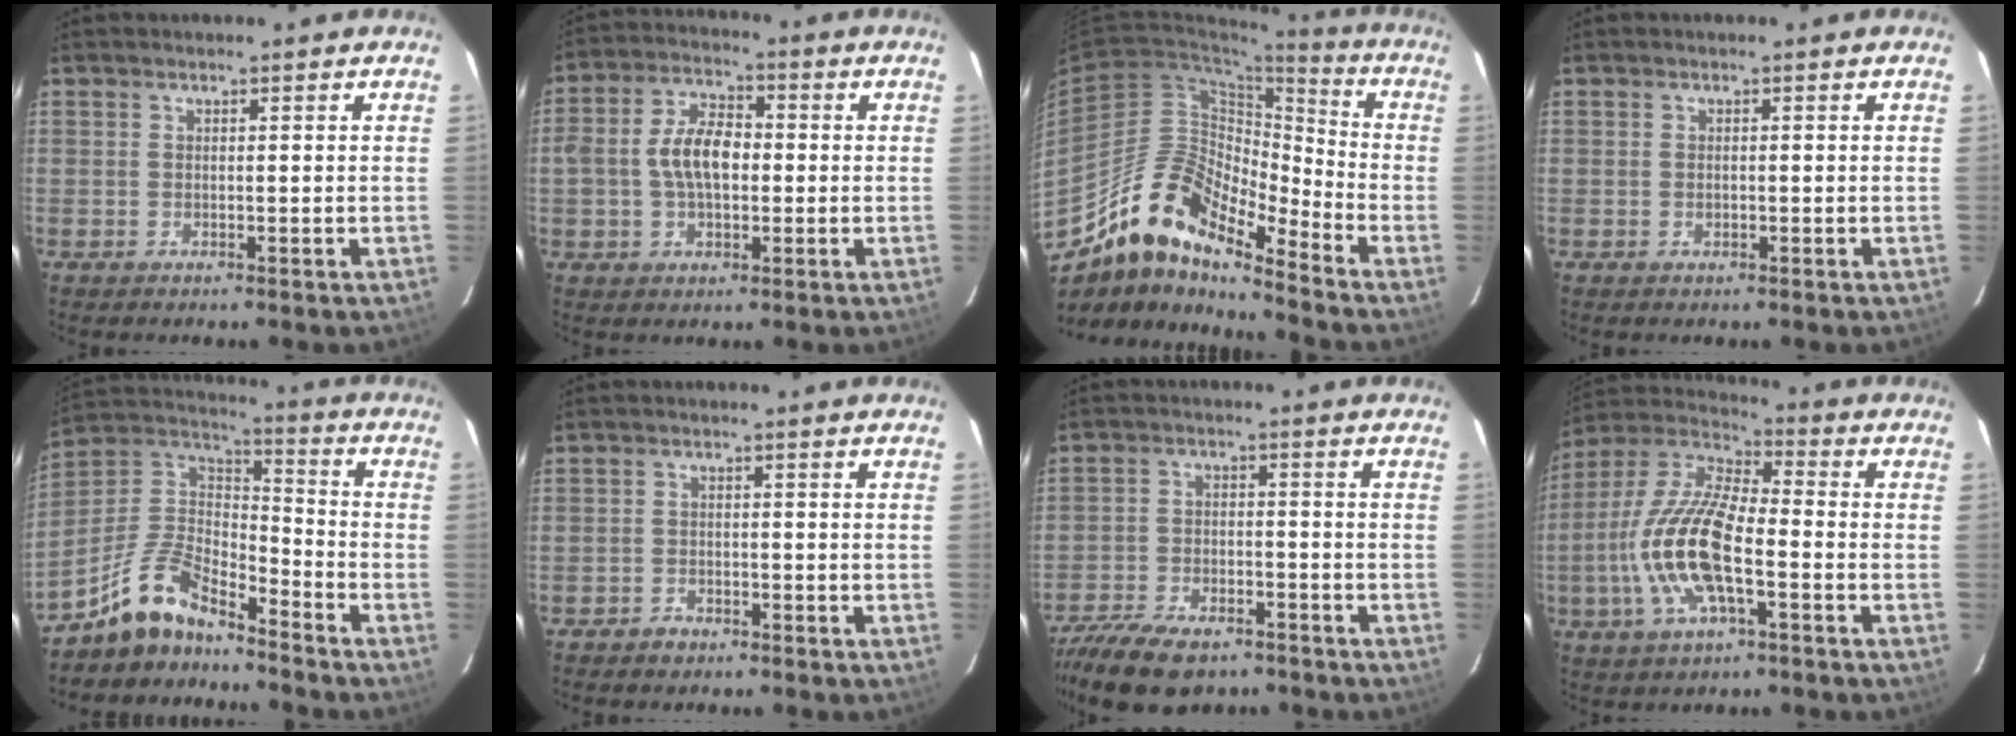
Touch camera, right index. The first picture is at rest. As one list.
[{"total": 9.0, "force": [-0.5, 5.3, 7.3], "torque": [-0.142, 0.021, -0.007]}, {"total": 16.6, "force": [-13.2, 4.1, 9.1], "torque": [-0.150, -0.004, -0.257]}, {"total": 1.0, "force": [-0.2, 0.7, 0.7], "torque": [-0.012, 0.002, -0.003]}, {"total": 12.1, "force": [-9.9, 3.9, 5.7], "torque": [-0.137, 0.026, -0.198]}, {"total": 2.1, "force": [-1.7, 1.2, 0.3], "torque": [-0.008, 0.005, -0.028]}, {"total": 13.9, "force": [-10.6, 6.0, 6.7], "torque": [-0.162, -0.018, -0.182]}, {"total": 16.7, "force": [-4.6, 5.9, 15.0], "torque": [-0.311, -0.003, -0.096]}]